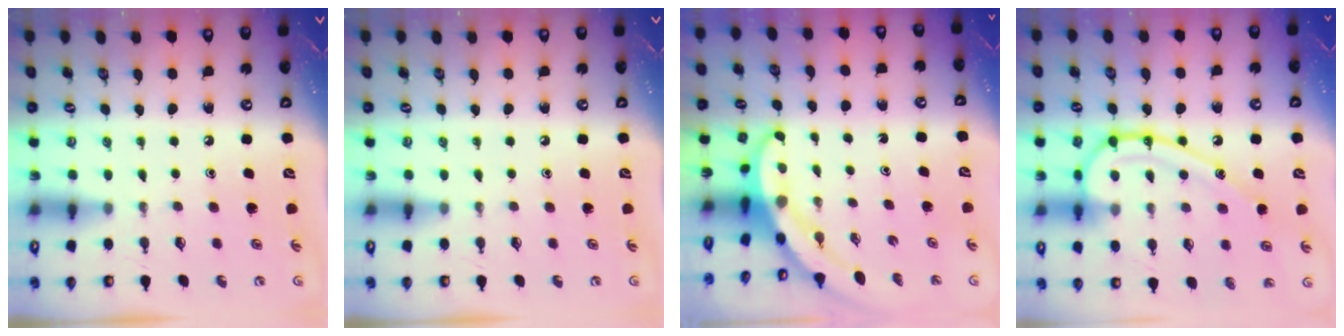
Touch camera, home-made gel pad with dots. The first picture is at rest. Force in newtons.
{"total": 0.0}
{"total": 5.5, "press": 5.5, "slide": 0.3}
{"total": 17.6, "press": 17.5, "slide": 1.6}